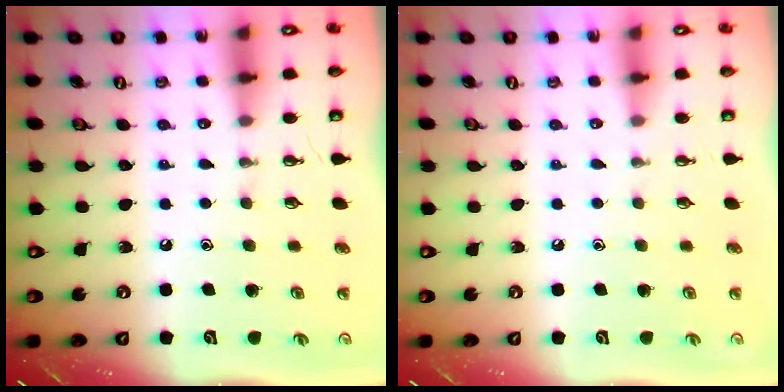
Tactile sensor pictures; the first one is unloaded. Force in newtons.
{"total": 0.0}